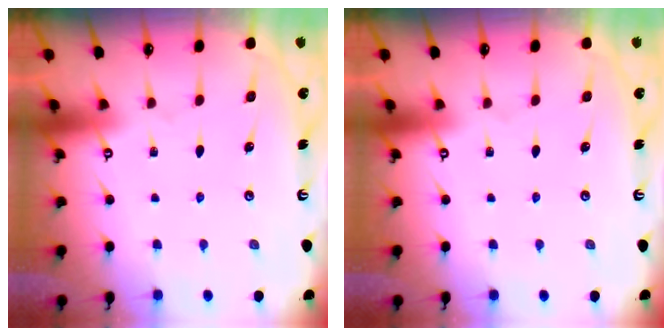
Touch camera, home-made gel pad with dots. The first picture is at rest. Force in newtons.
{"total": 0.0}